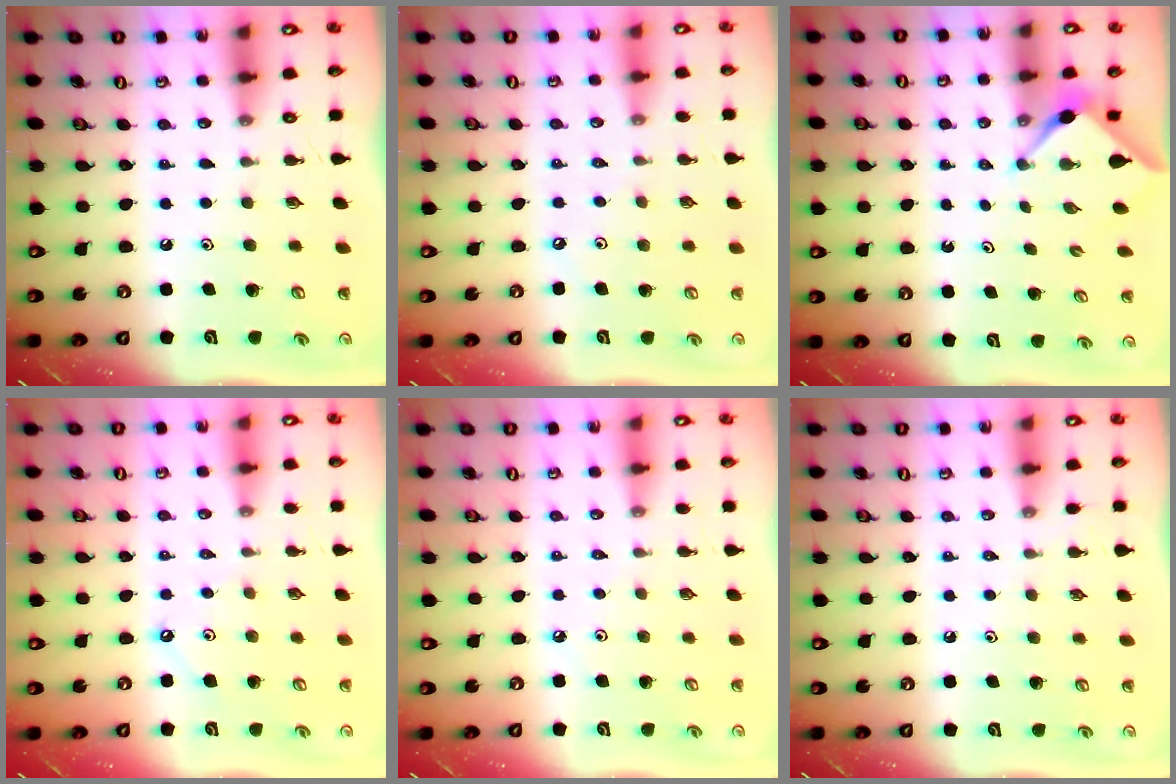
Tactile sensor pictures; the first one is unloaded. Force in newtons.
{"total": 2.1, "press": 2.0, "slide": 0.5}
{"total": 3.0, "press": 2.9, "slide": 0.4}
{"total": 3.0, "press": 2.9, "slide": 0.4}
{"total": 0.8, "press": 0.7, "slide": 0.3}
{"total": 1.9, "press": 1.8, "slide": 0.4}